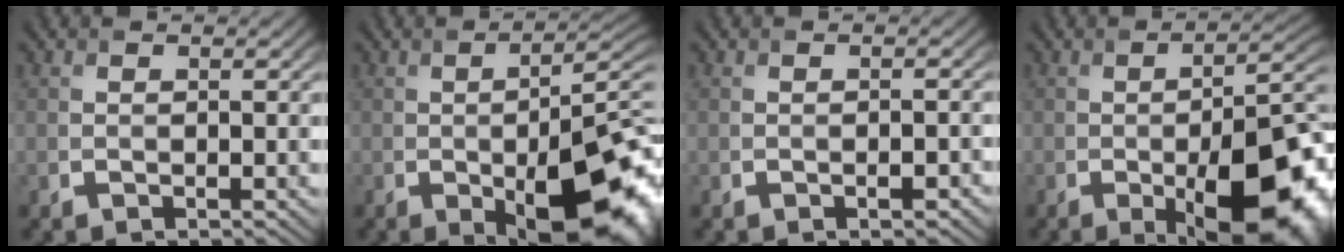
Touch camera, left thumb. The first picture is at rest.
{"total": 15.3, "force": [-4.6, 6.4, 13.1], "torque": [-0.179, -0.033, -0.052]}
{"total": 1.4, "force": [-0.7, 0.4, 1.2], "torque": [-0.019, 0.002, -0.008]}
{"total": 15.6, "force": [-5.3, 6.2, 13.2], "torque": [-0.185, -0.024, -0.069]}